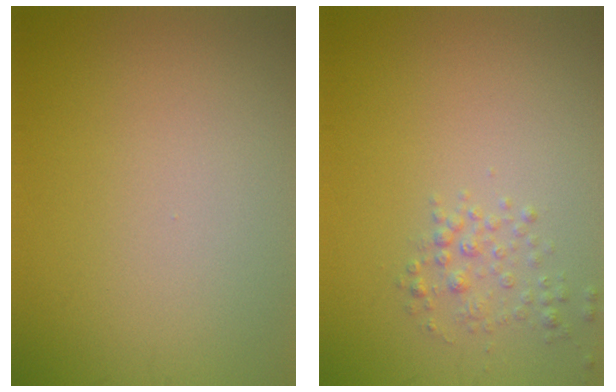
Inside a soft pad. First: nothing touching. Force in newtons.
{"total": 1.6, "press": 1.6, "slide": 0.1}